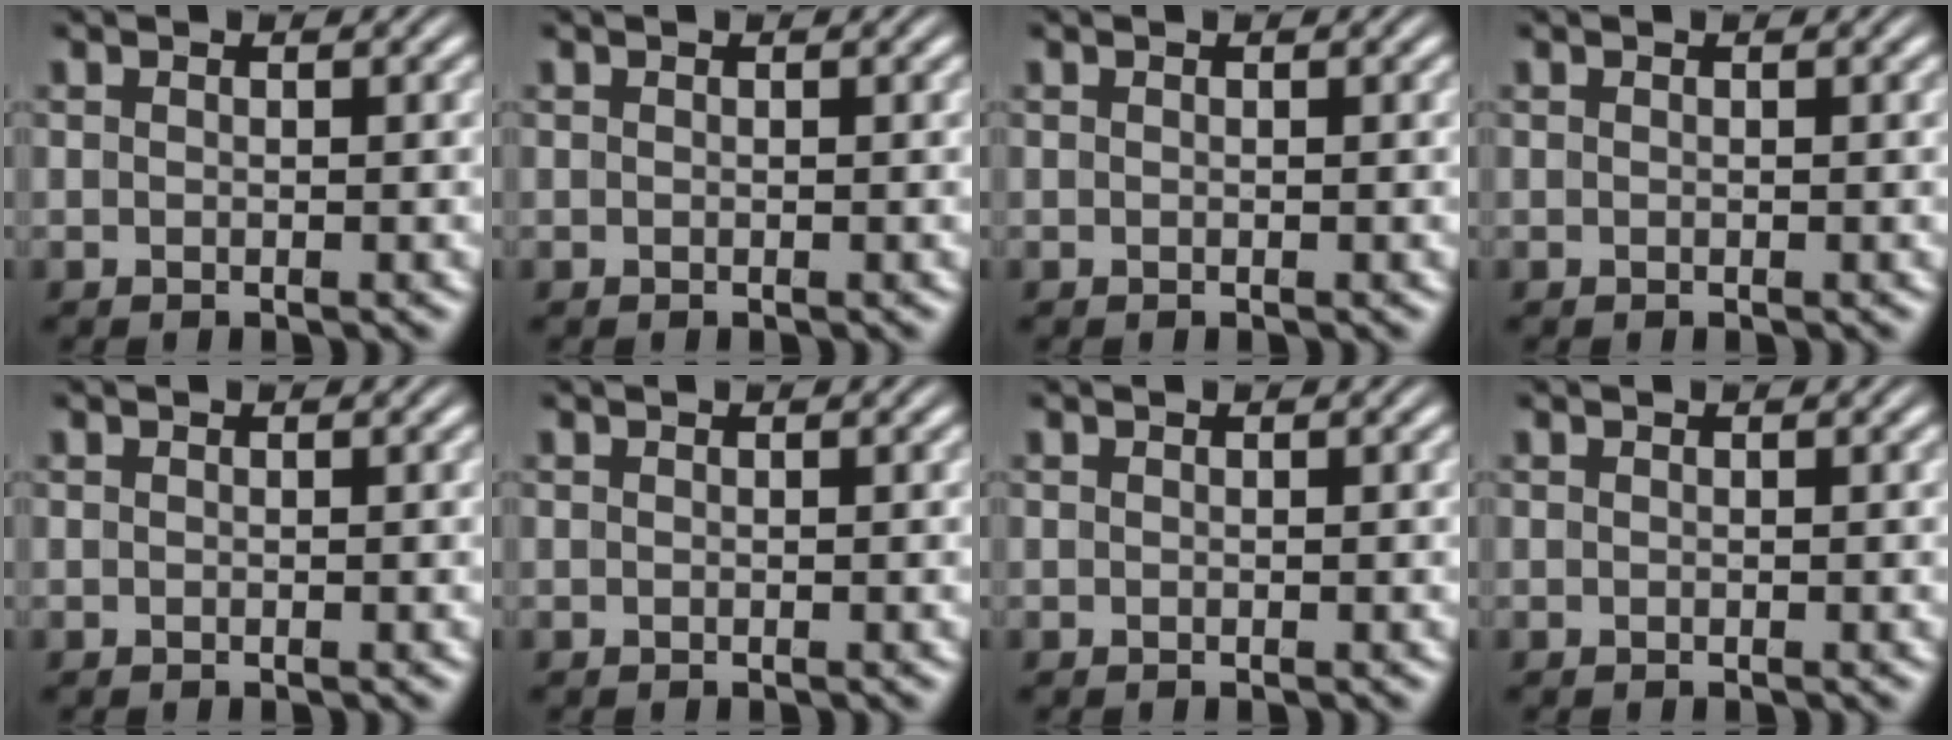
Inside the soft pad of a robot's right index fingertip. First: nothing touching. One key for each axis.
{"total": 0.0}
{"total": 0.0}
{"total": 0.0}
{"total": 0.0}
{"total": 0.0}
{"total": 0.0}
{"total": 0.0}